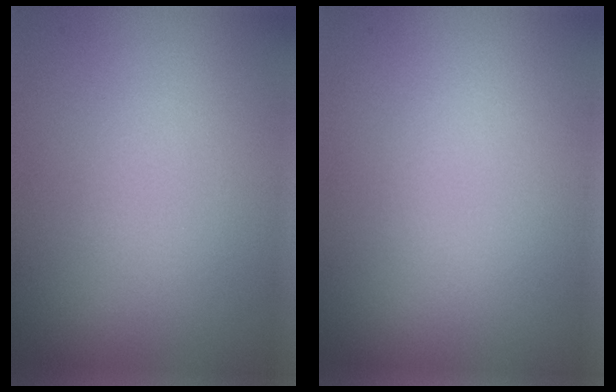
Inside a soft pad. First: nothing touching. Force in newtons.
{"total": 0.0}